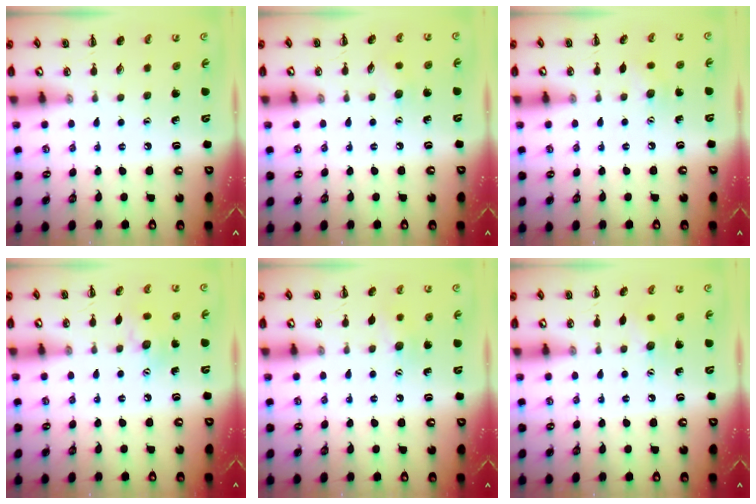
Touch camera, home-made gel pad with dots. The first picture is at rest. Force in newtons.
{"total": 5.6, "press": 5.5, "slide": 1.2}
{"total": 5.7, "press": 5.5, "slide": 1.5}
{"total": 7.8, "press": 7.7, "slide": 1.1}
{"total": 6.9, "press": 6.7, "slide": 1.5}
{"total": 6.7, "press": 6.5, "slide": 1.6}